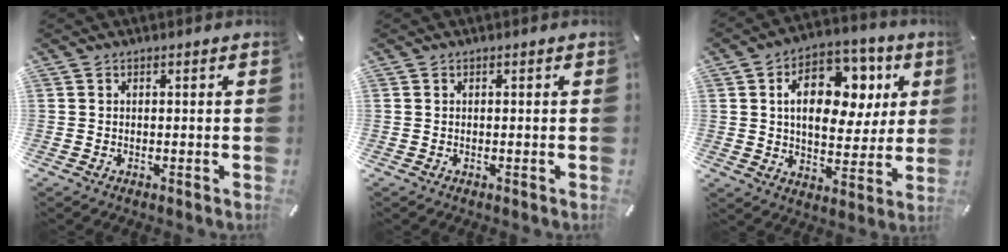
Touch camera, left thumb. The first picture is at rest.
{"total": 0.0}
{"total": 16.8, "force": [5.4, 10.9, 11.6], "torque": [-0.171, -0.009, 0.094]}